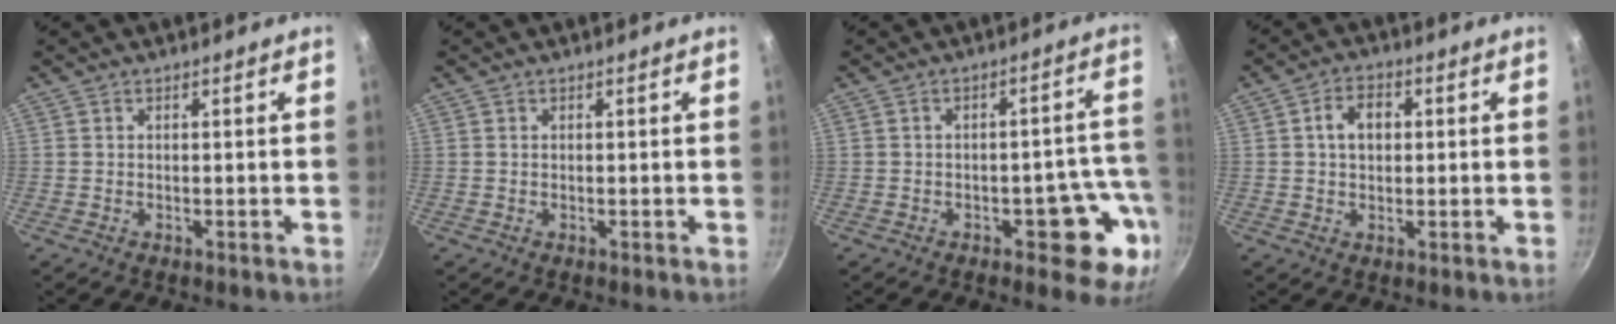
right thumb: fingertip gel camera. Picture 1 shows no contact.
{"total": 0.0}
{"total": 10.1, "force": [-3.9, 5.2, 7.8], "torque": [-0.027, 0.040, -0.040]}
{"total": 5.6, "force": [0.9, 3.9, 3.9], "torque": [-0.047, 0.012, 0.010]}